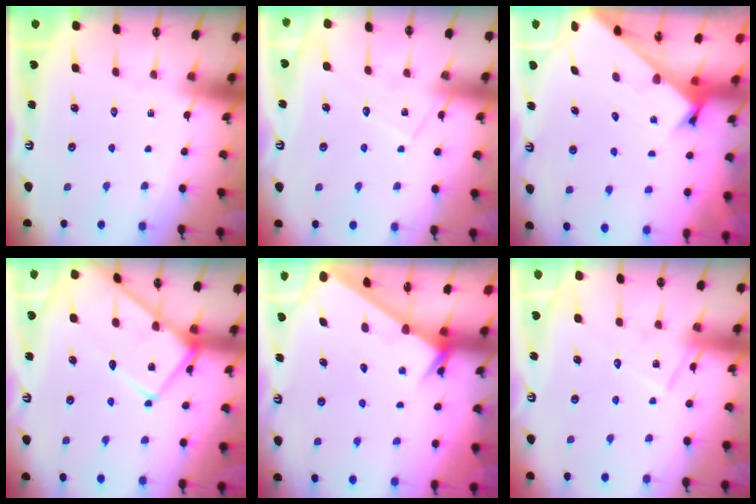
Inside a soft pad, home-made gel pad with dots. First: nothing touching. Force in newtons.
{"total": 8.6, "press": 8.6, "slide": 0.7}
{"total": 2.3, "press": 2.3, "slide": 0.2}
{"total": 14.1, "press": 14.0, "slide": 1.5}
{"total": 2.5, "press": 2.5, "slide": 0.1}
{"total": 11.9, "press": 11.9, "slide": 0.7}